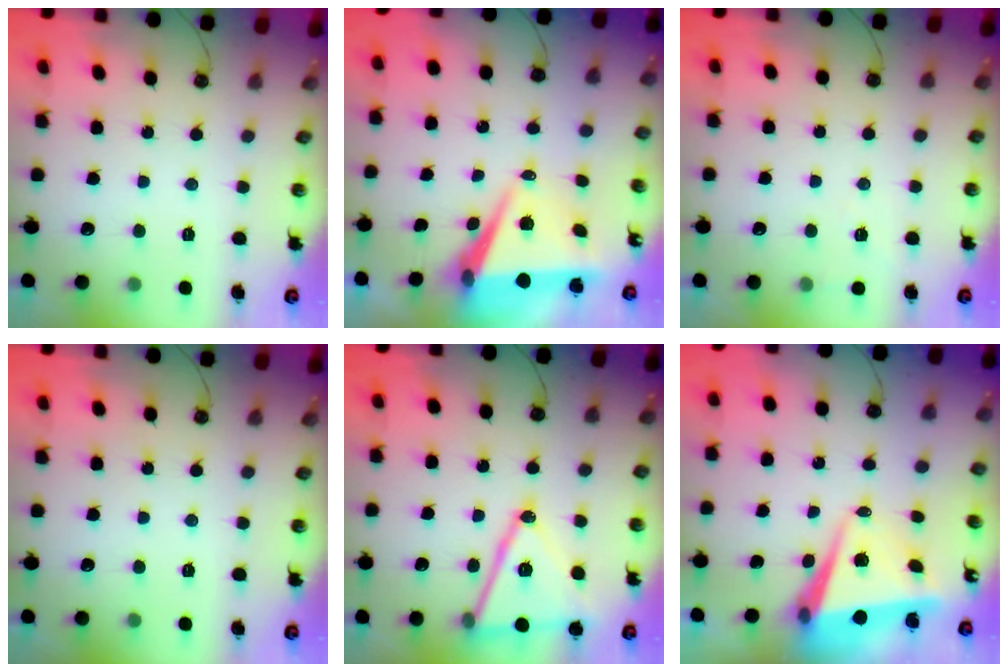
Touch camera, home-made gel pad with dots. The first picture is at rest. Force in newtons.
{"total": 7.5, "press": 6.3, "slide": 4.2}
{"total": 4.2, "press": 2.4, "slide": 3.4}
{"total": 0.0}
{"total": 17.3, "press": 17.0, "slide": 3.5}
{"total": 6.6, "press": 6.3, "slide": 1.8}